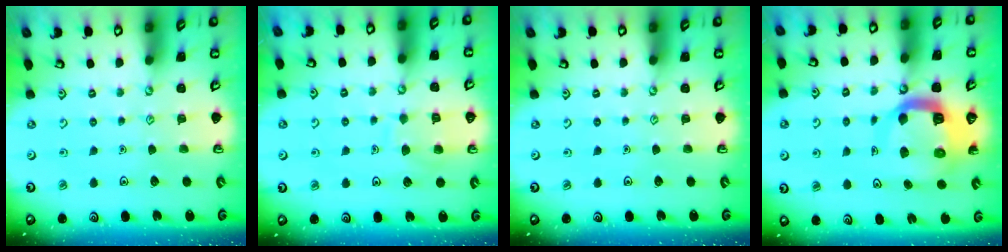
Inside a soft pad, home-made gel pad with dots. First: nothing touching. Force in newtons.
{"total": 7.7, "press": 7.6, "slide": 0.7}
{"total": 0.0}
{"total": 10.8, "press": 10.8, "slide": 1.4}